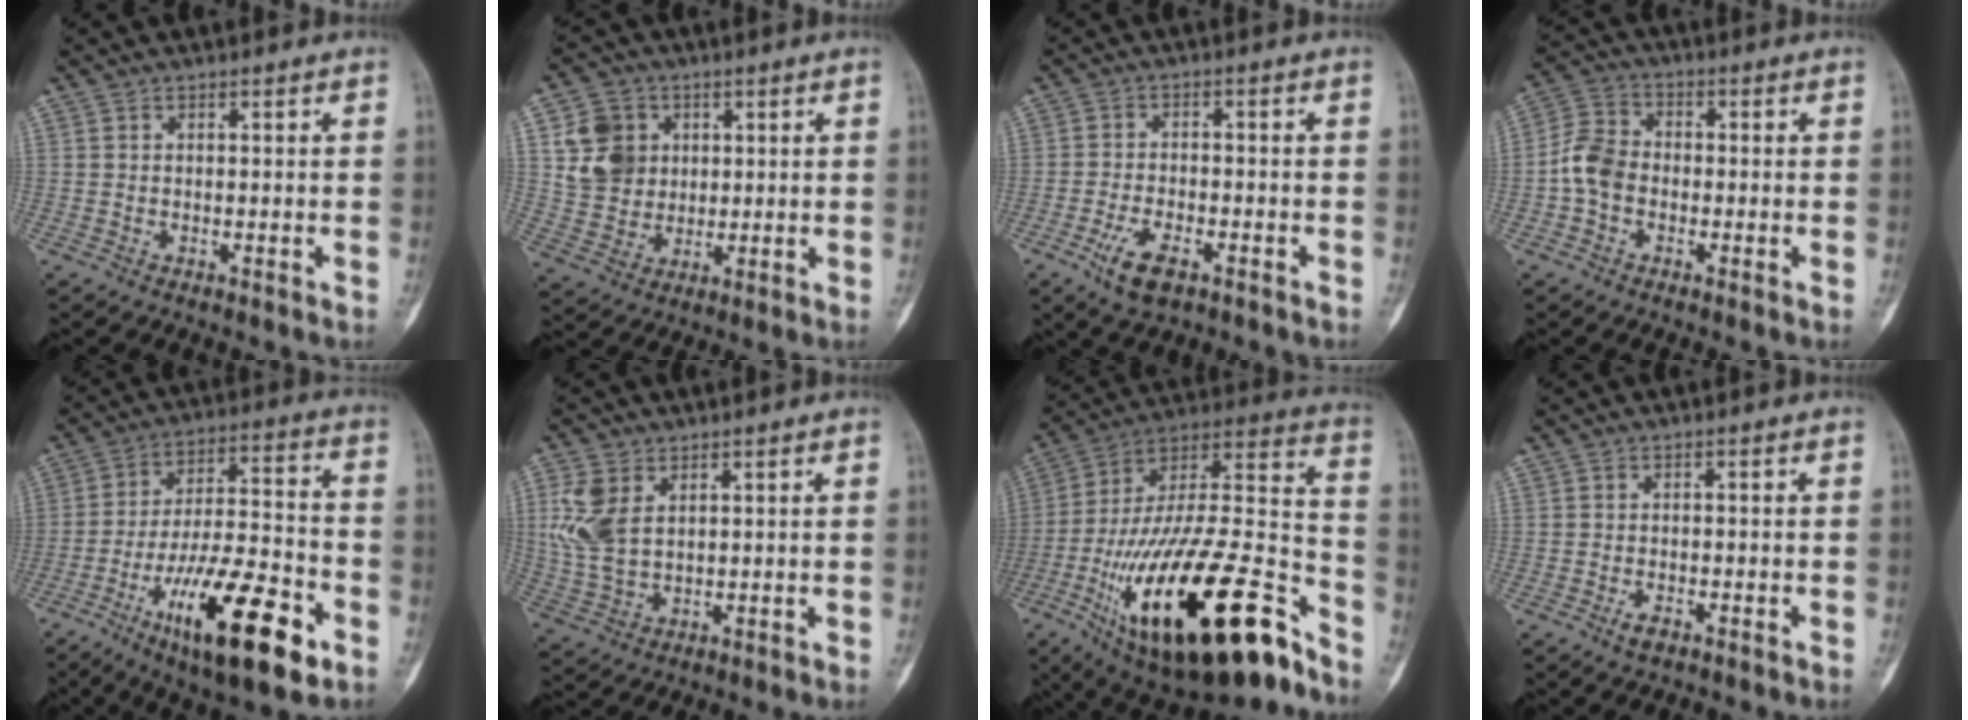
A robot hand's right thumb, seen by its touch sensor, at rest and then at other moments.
{"total": 10.1, "force": [2.4, 8.8, 4.3], "torque": [-0.048, -0.003, 0.049]}
{"total": 6.6, "force": [-3.5, 3.0, 4.7], "torque": [-0.089, 0.012, -0.059]}
{"total": 6.9, "force": [-1.5, 5.2, 4.2], "torque": [-0.076, 0.023, -0.043]}
{"total": 21.6, "force": [-10.2, 6.4, 17.9], "torque": [-0.300, 0.048, -0.163]}
{"total": 8.7, "force": [2.4, 5.6, 6.2], "torque": [-0.135, -0.003, 0.057]}
{"total": 35.9, "force": [-17.9, 12.7, 28.5], "torque": [-0.460, 0.064, -0.290]}
{"total": 2.1, "force": [-1.2, 0.9, 1.4], "torque": [-0.027, 0.005, -0.021]}